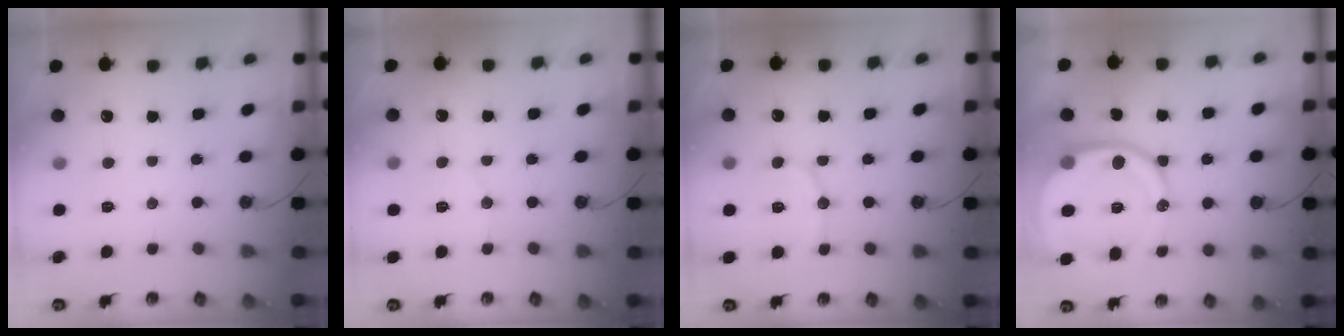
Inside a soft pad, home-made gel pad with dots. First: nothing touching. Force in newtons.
{"total": 3.8, "press": 3.7, "slide": 0.6}
{"total": 8.9, "press": 8.7, "slide": 1.7}
{"total": 15.9, "press": 15.8, "slide": 1.7}